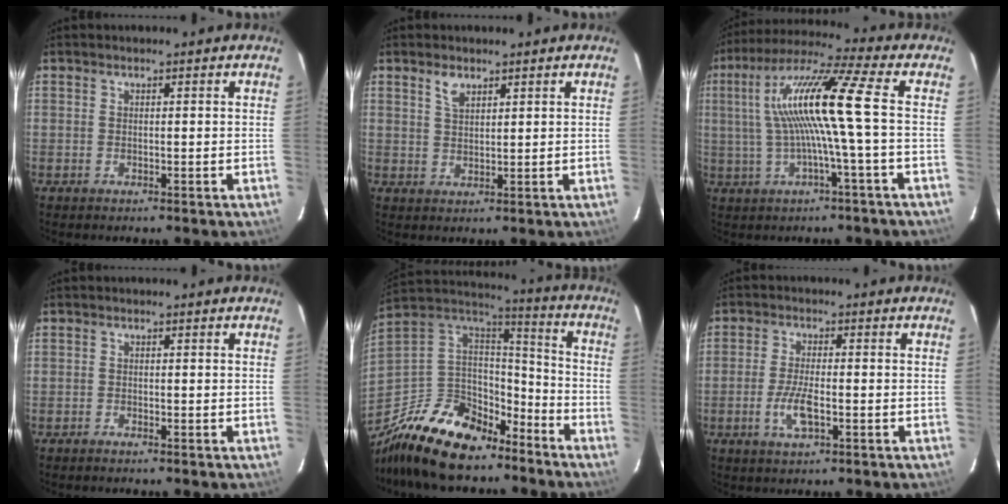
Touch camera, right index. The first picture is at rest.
{"total": 2.8, "force": [1.9, 1.3, 1.6], "torque": [-0.029, 0.002, 0.037]}
{"total": 13.2, "force": [0.2, -1.1, 13.2], "torque": [-0.252, 0.014, 0.006]}
{"total": 0.7, "force": [-0.7, 0.1, 0.1], "torque": [-0.006, 0.000, -0.014]}
{"total": 22.8, "force": [-15.9, 11.9, 11.3], "torque": [-0.252, 0.013, -0.260]}
{"total": 5.6, "force": [-2.0, 1.7, 4.9], "torque": [-0.104, -0.004, -0.038]}